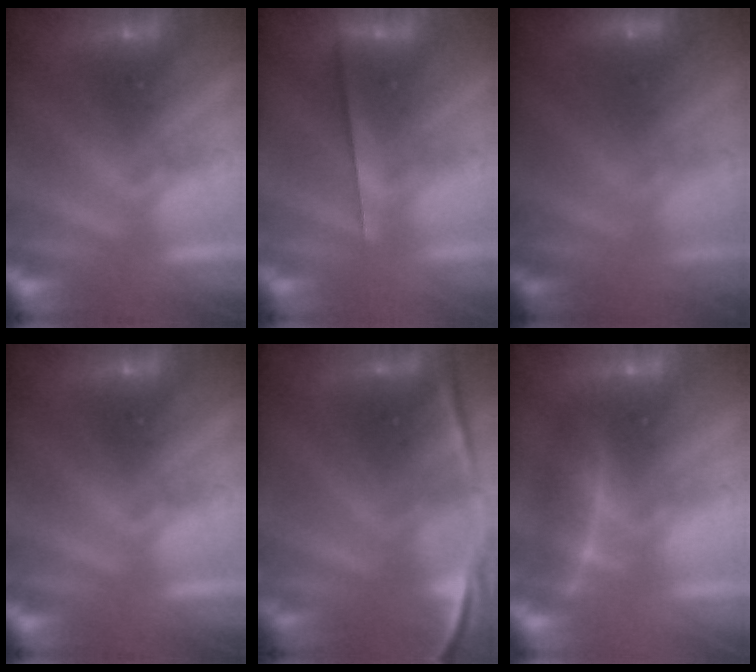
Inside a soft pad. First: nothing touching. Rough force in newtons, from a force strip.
{"total": 2.3}
{"total": 2.4}
{"total": 0.0}
{"total": 7.4}
{"total": 1.9}